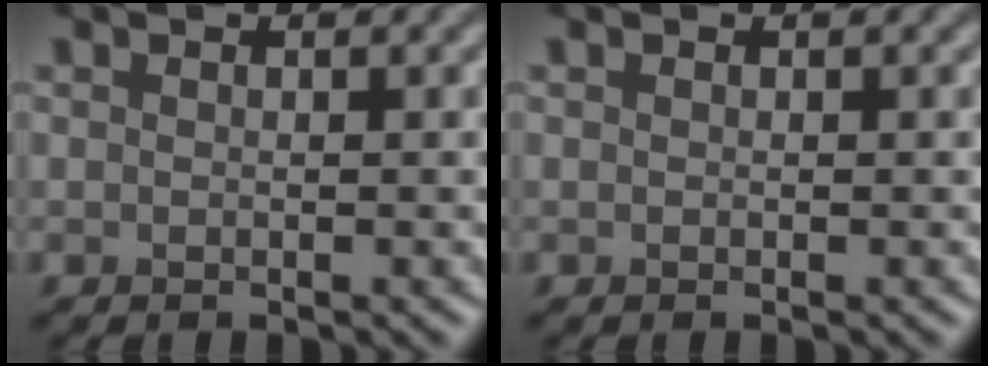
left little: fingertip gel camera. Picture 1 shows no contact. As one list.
[{"total": 0.0}]